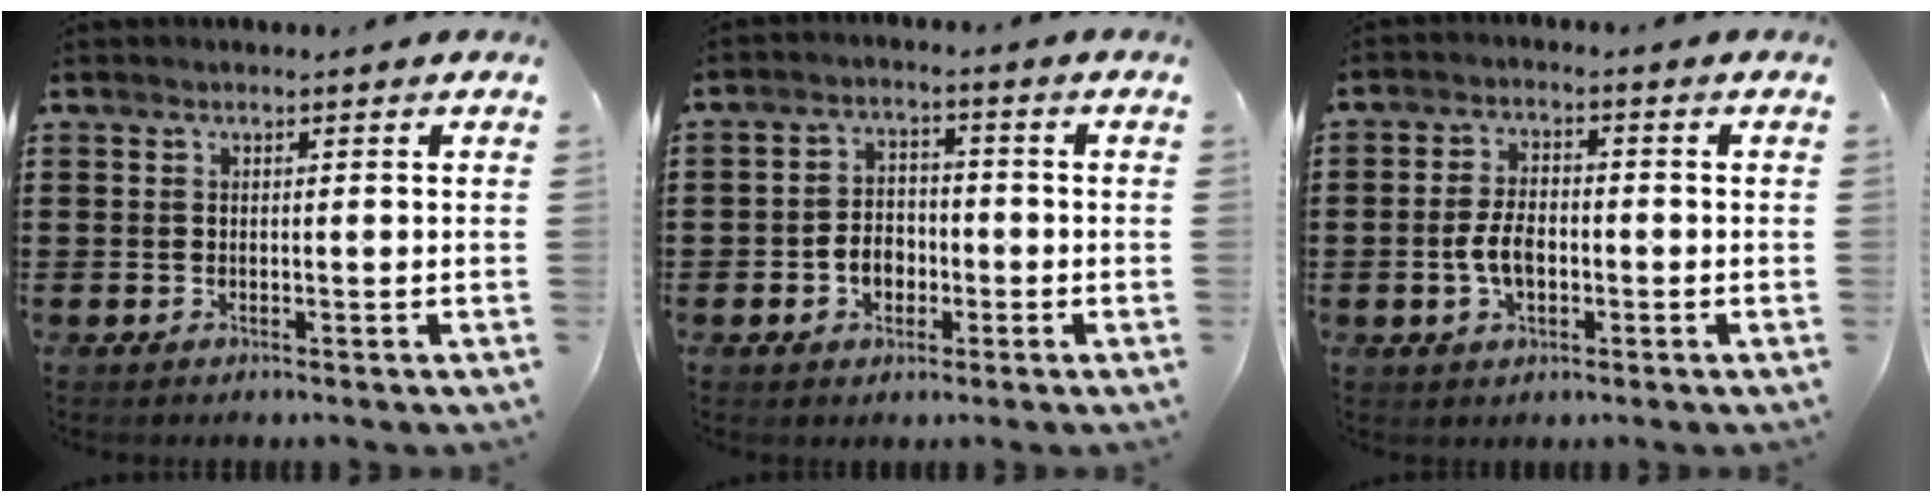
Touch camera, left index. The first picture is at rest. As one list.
[{"total": 4.4, "force": [-1.5, 3.2, 2.7], "torque": [-0.054, 0.007, -0.029]}, {"total": 5.0, "force": [-1.0, 2.7, 4.2], "torque": [-0.095, 0.000, -0.023]}]